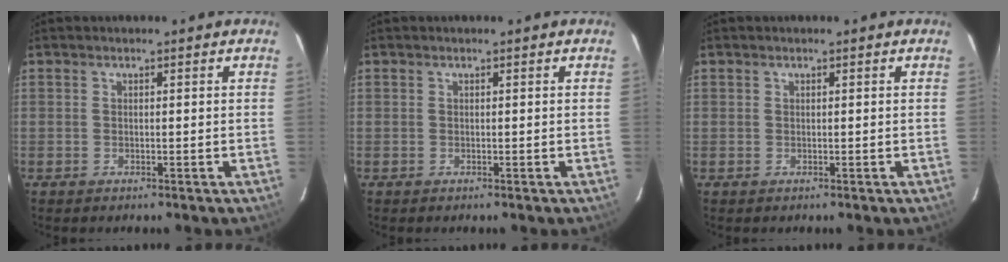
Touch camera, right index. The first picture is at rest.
{"total": 0.0}
{"total": 0.6, "force": [0.0, 0.6, -0.1], "torque": [0.003, 0.003, 0.000]}